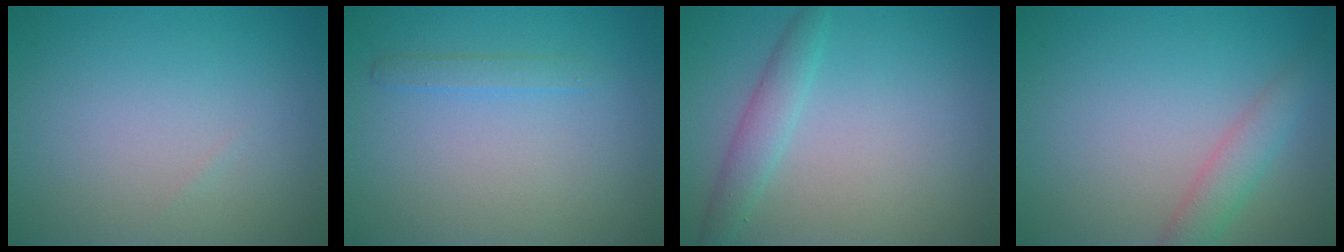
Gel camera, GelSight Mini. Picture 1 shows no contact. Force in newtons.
{"total": 1.1, "press": 1.1, "slide": 0.0}
{"total": 2.2, "press": 2.2, "slide": 0.0}
{"total": 2.5, "press": 2.5, "slide": 0.1}